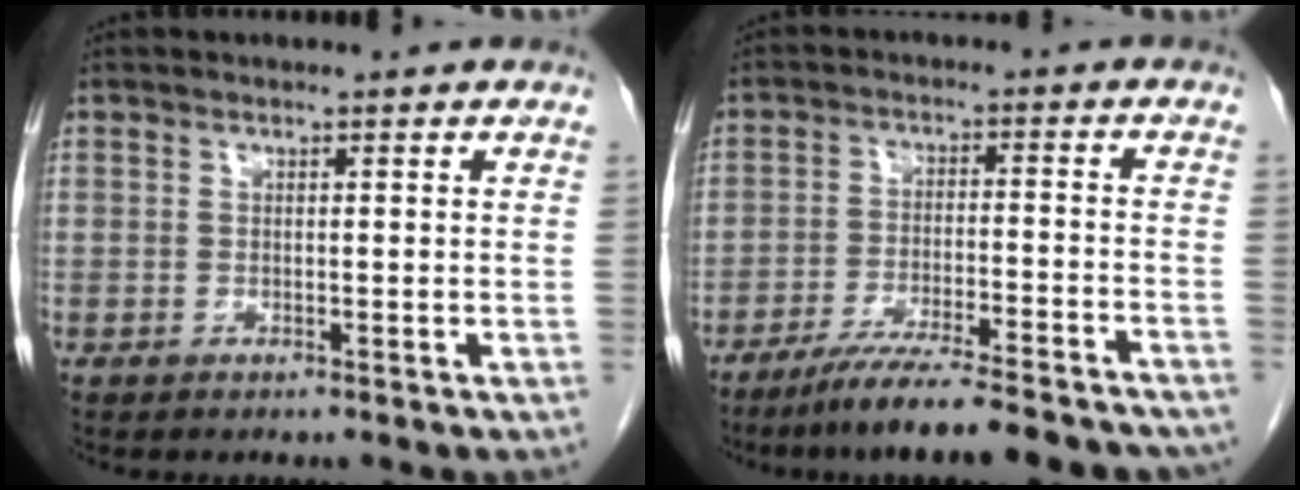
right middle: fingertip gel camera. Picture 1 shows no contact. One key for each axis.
{"total": 17.3, "fx": -15.1, "fy": 1.8, "fz": 8.3, "tx": -0.099, "ty": -0.012, "tz": -0.219}